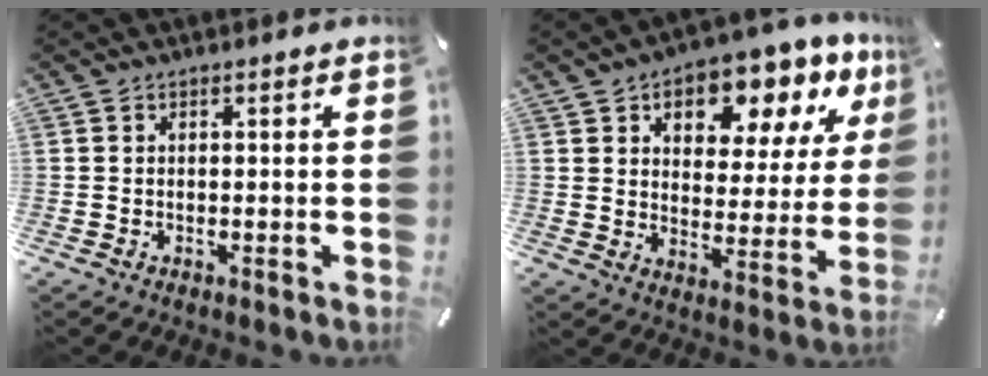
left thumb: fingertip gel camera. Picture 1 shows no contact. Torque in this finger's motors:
{"motor_torque": [2.73, 2.28, 0.92, 0.16, 0.16]}